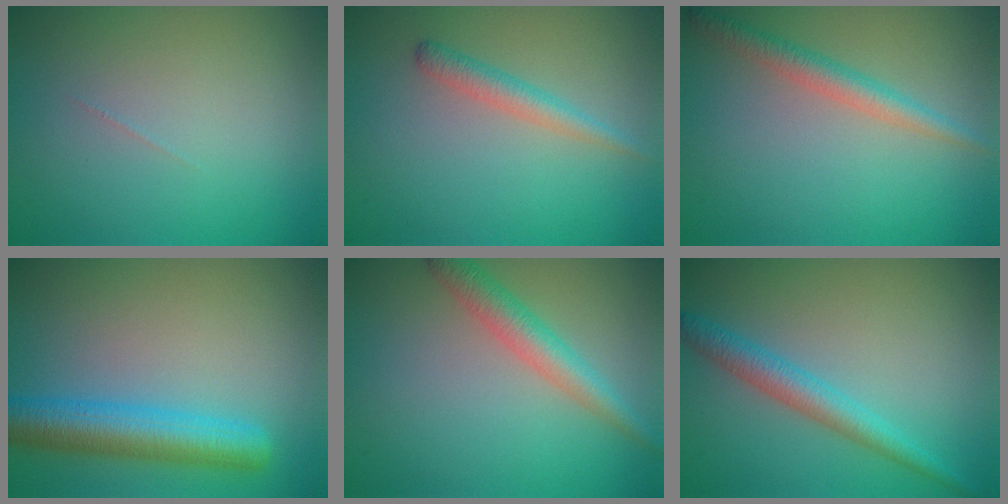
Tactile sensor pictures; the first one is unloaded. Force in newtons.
{"total": 2.0, "press": 2.0, "slide": 0.1}
{"total": 2.5, "press": 2.5, "slide": 0.1}
{"total": 5.7, "press": 5.7, "slide": 0.3}
{"total": 3.4, "press": 3.4, "slide": 0.1}
{"total": 3.0, "press": 3.0, "slide": 0.1}